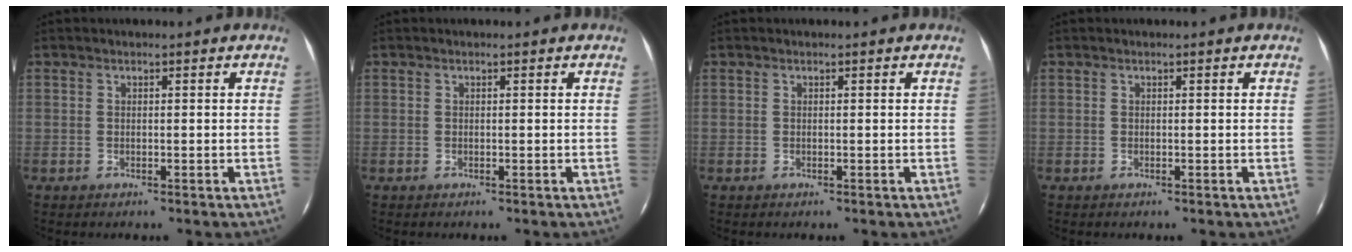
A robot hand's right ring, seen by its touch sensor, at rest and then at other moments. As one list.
[{"total": 0.0}, {"total": 0.0}, {"total": 0.0}]